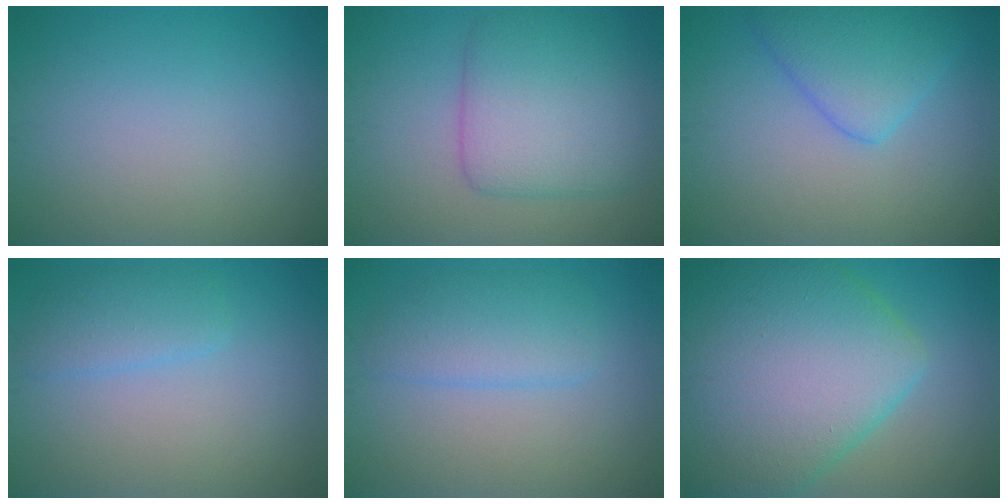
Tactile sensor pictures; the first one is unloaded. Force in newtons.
{"total": 6.3, "press": 6.3, "slide": 0.1}
{"total": 4.5, "press": 4.5, "slide": 0.1}
{"total": 2.4, "press": 2.3, "slide": 0.1}
{"total": 3.0, "press": 3.0, "slide": 0.2}
{"total": 13.6, "press": 13.6, "slide": 0.5}